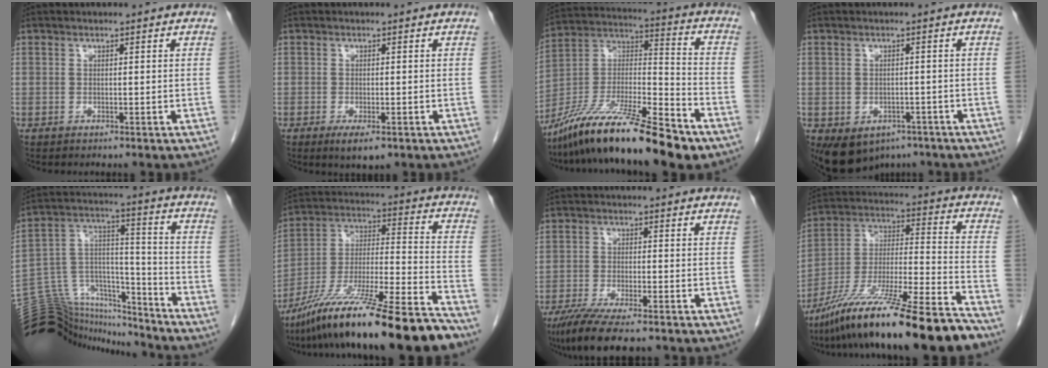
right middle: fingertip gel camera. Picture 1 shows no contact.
{"total": 3.6, "force": [-2.0, 1.0, 2.9], "torque": [-0.045, -0.006, -0.026]}
{"total": 20.1, "force": [-15.1, 2.3, 13.1], "torque": [-0.244, -0.015, -0.271]}
{"total": 7.9, "force": [-4.9, 5.4, 3.2], "torque": [-0.050, 0.009, -0.062]}
{"total": 22.9, "force": [-21.6, 6.2, 4.5], "torque": [-0.115, 0.051, -0.340]}
{"total": 23.8, "force": [-18.8, 0.5, 14.7], "torque": [-0.228, -0.022, -0.326]}
{"total": 10.5, "force": [-8.2, 1.6, 6.4], "torque": [-0.101, -0.022, -0.130]}
{"total": 23.0, "force": [-18.0, 0.3, 14.4], "torque": [-0.233, -0.025, -0.314]}